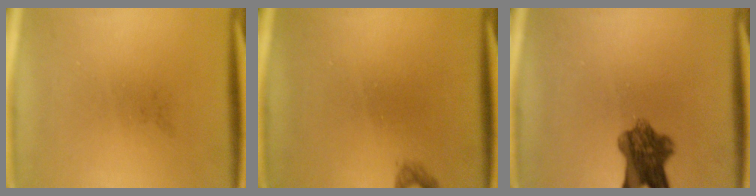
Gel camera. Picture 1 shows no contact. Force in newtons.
{"total": 0.8}
{"total": 7.4}